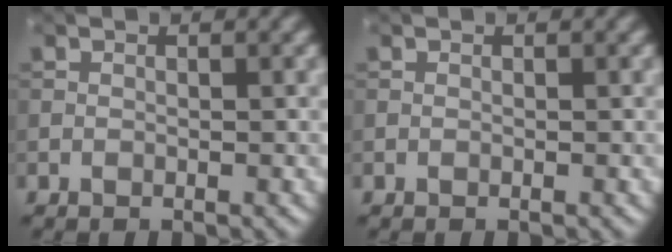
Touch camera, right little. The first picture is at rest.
{"total": 0.0}